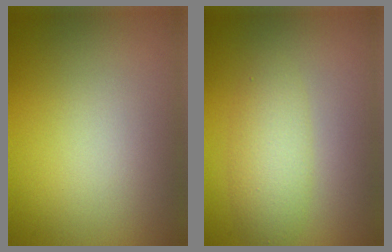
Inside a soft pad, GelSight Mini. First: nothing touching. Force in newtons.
{"total": 2.9, "press": 2.9, "slide": 0.1}